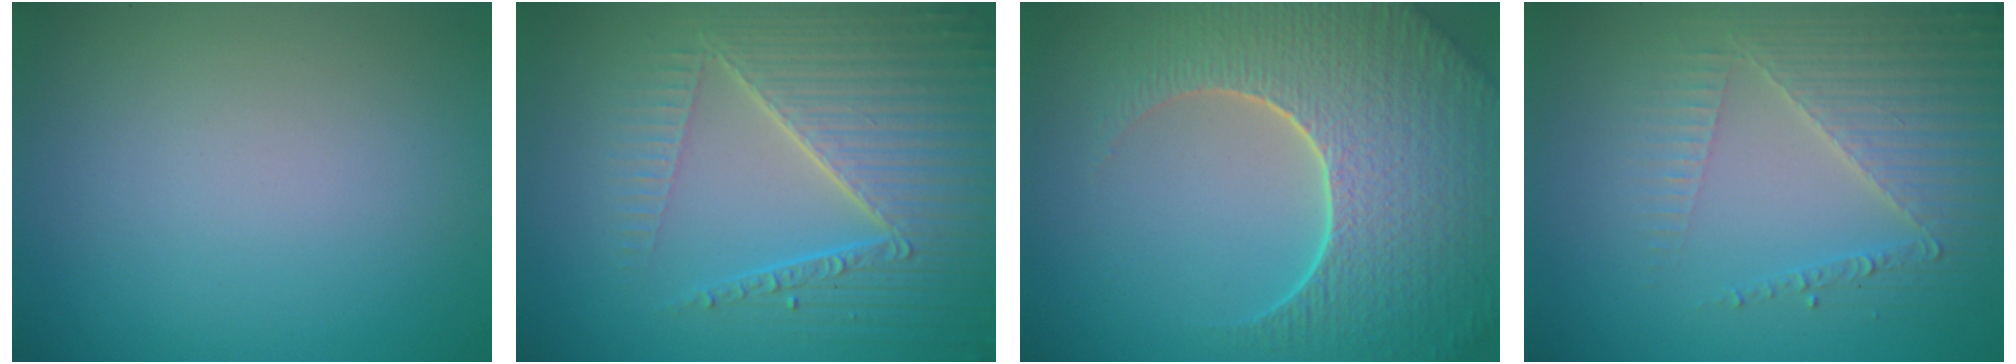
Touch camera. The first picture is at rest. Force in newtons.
{"total": 7.3, "press": 5.5, "slide": 4.8}
{"total": 9.2, "press": 6.6, "slide": 6.4}
{"total": 4.1, "press": 4.0, "slide": 0.6}